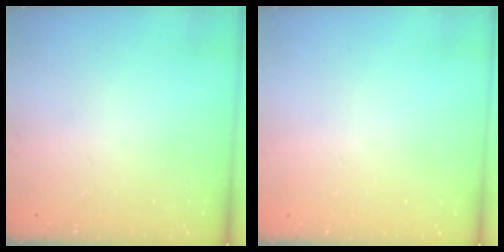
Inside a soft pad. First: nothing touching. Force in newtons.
{"total": 0.0}